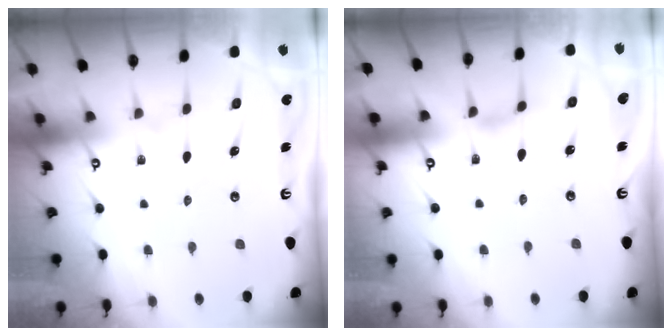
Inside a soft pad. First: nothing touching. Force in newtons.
{"total": 0.9, "press": 0.9, "slide": 0.3}